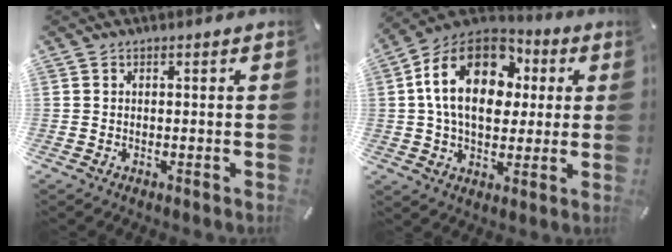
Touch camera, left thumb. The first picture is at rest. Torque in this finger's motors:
{"motor_torque": [2.40, 2.61, 1.63, -1.14, 0.30]}